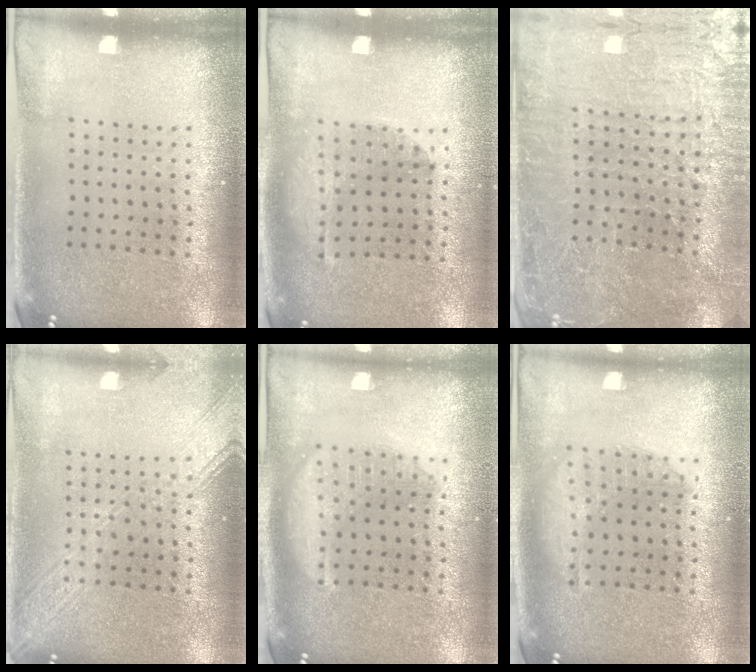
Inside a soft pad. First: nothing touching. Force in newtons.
{"total": 1.0, "press": 1.0, "slide": 0.2}
{"total": 3.4, "press": 3.4, "slide": 0.3}
{"total": 3.4, "press": 3.3, "slide": 0.5}
{"total": 3.1, "press": 3.1, "slide": 0.3}
{"total": 1.4, "press": 1.3, "slide": 0.5}